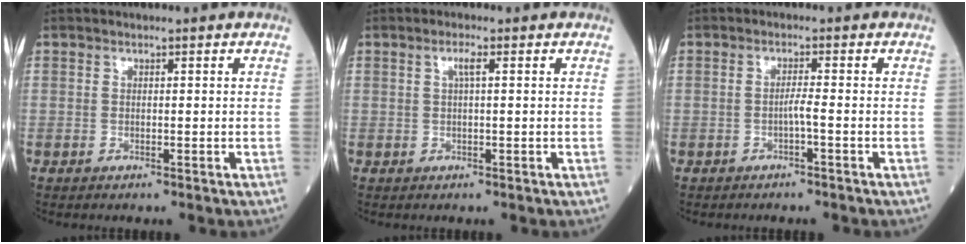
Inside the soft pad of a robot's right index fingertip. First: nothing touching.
{"total": 1.5, "force": [0.6, 0.0, 1.4], "torque": [-0.030, 0.003, 0.011]}
{"total": 1.4, "force": [-0.6, -0.3, 1.3], "torque": [-0.024, 0.001, -0.009]}